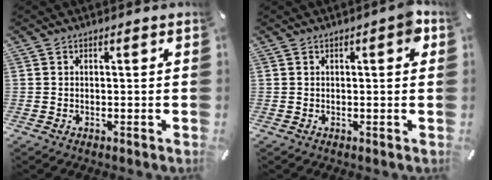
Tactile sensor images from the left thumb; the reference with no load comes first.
{"total": 3.5, "force": [0.9, 1.2, 3.2], "torque": [-0.040, -0.001, 0.008]}